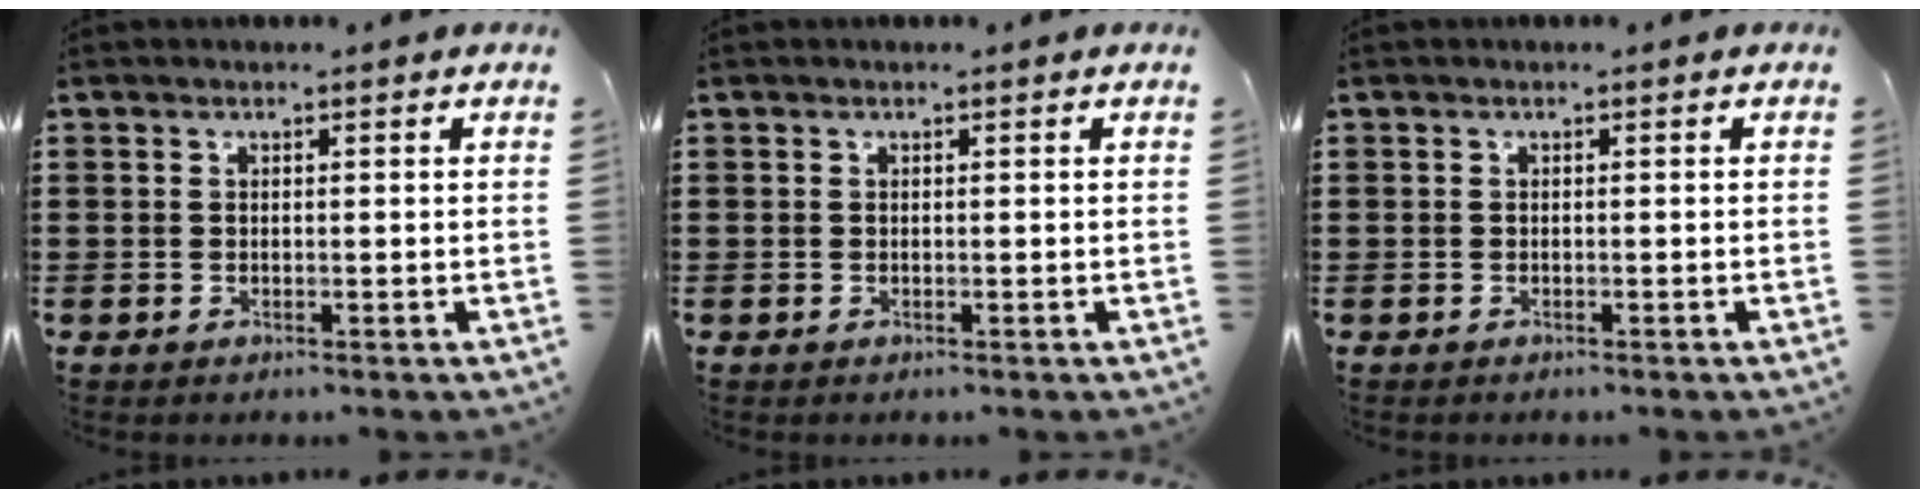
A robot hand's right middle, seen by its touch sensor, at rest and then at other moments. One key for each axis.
{"total": 0.0}
{"total": 0.6, "fx": -0.4, "fy": 0.4, "fz": -0.1, "tx": 0.002, "ty": 0.005, "tz": -0.010}